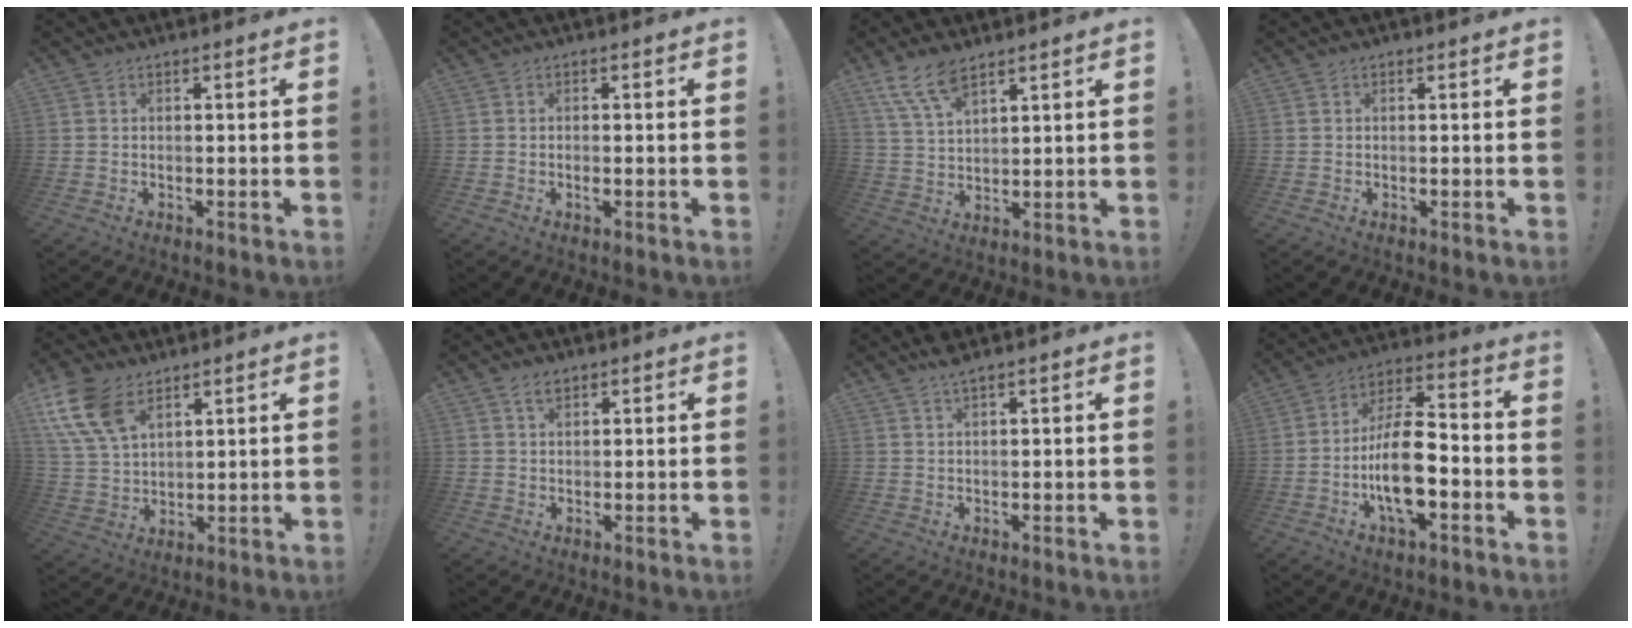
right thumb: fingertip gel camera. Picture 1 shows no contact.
{"total": 0.9, "force": [-0.5, 0.1, 0.8], "torque": [-0.014, -0.002, -0.008]}
{"total": 8.4, "force": [6.4, 2.9, 4.7], "torque": [-0.091, -0.030, 0.121]}
{"total": 0.0}
{"total": 13.3, "force": [7.6, 7.9, 7.6], "torque": [-0.159, -0.029, 0.148]}
{"total": 2.8, "force": [1.9, 1.5, 1.5], "torque": [-0.016, -0.007, 0.032]}
{"total": 2.7, "force": [2.4, 0.2, 1.3], "torque": [-0.020, -0.012, 0.040]}
{"total": 16.2, "force": [-4.8, 7.2, 13.7], "torque": [-0.260, 0.016, -0.083]}